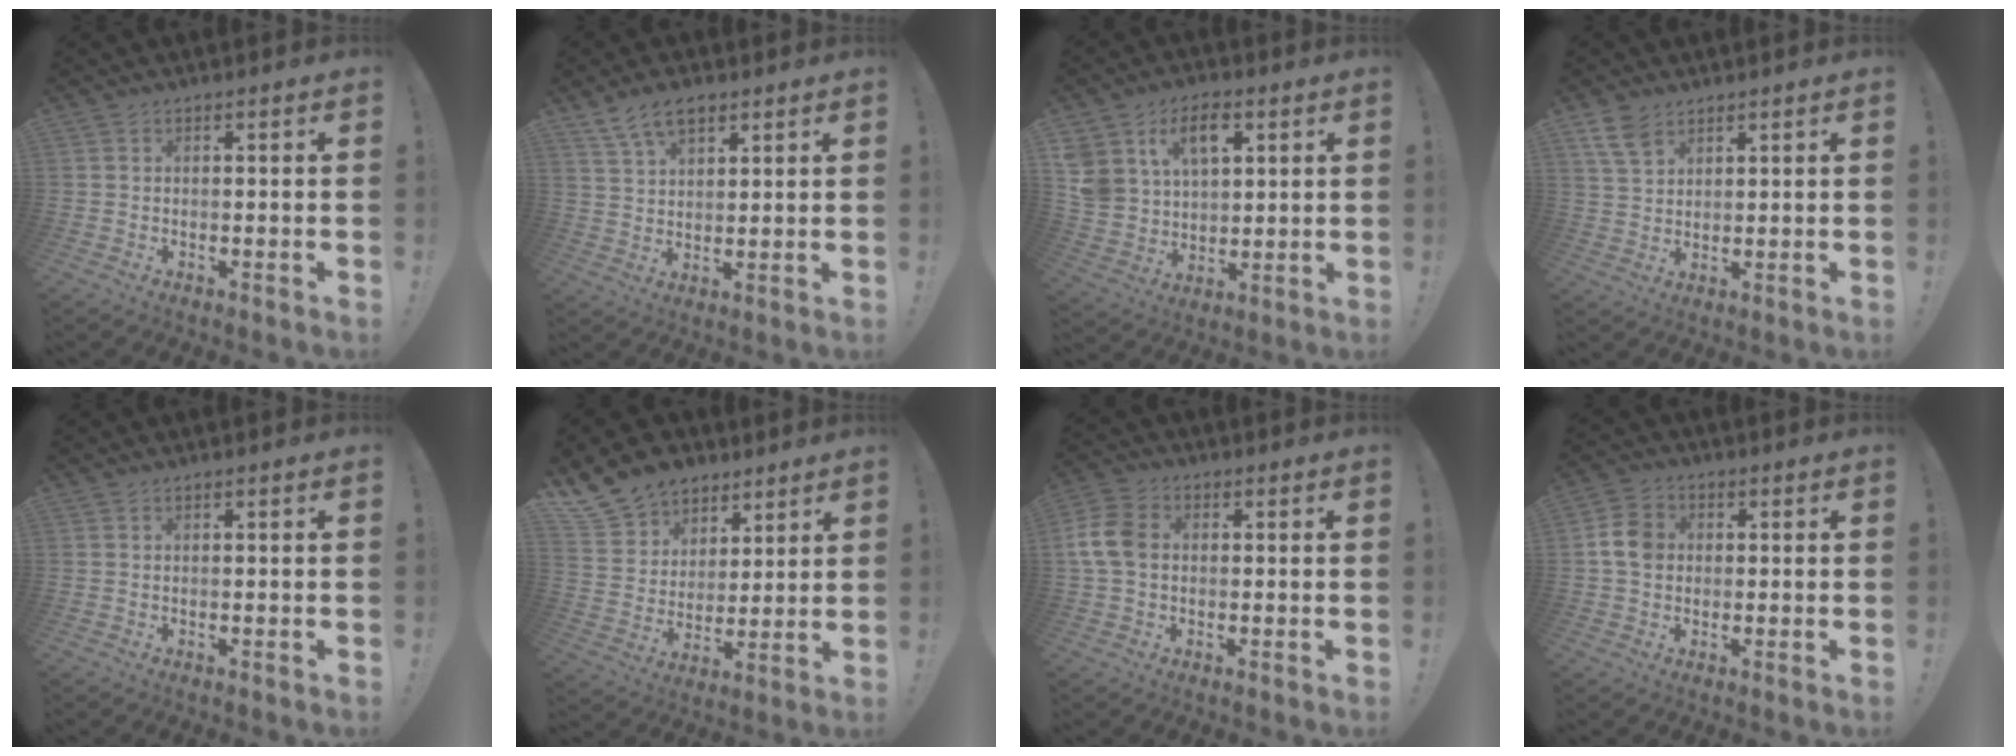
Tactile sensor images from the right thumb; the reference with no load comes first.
{"total": 8.3, "force": [5.5, 4.4, 4.3], "torque": [-0.078, -0.018, 0.106]}
{"total": 12.2, "force": [6.0, 8.6, 6.3], "torque": [-0.102, -0.027, 0.116]}
{"total": 6.9, "force": [4.5, 4.0, 3.4], "torque": [-0.062, -0.015, 0.089]}
{"total": 0.0}
{"total": 12.8, "force": [8.6, 8.9, 3.0], "torque": [-0.056, -0.060, 0.171]}
{"total": 9.5, "force": [0.4, 6.7, 6.6], "torque": [-0.142, 0.008, 0.011]}
{"total": 8.0, "force": [0.4, 6.4, 4.8], "torque": [-0.080, 0.013, 0.010]}